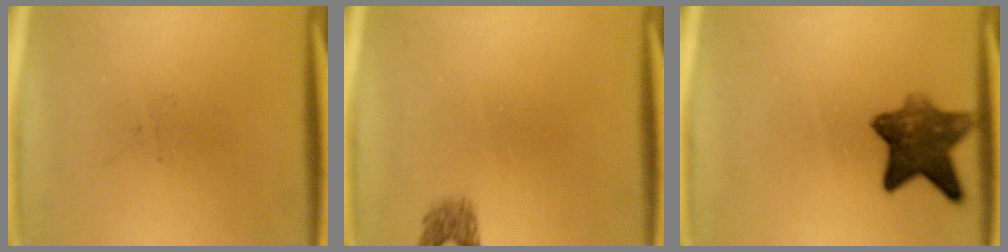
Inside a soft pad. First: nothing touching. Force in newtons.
{"total": 1.6}
{"total": 8.2}